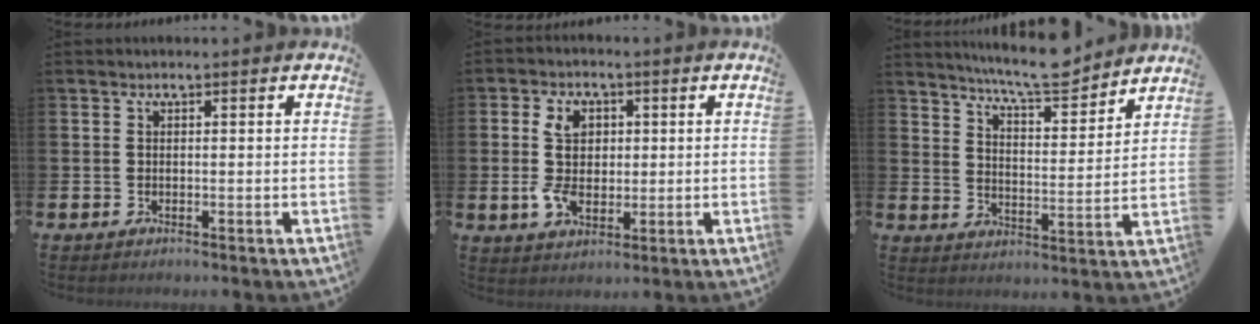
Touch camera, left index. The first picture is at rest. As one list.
[{"total": 6.6, "force": [0.9, 4.5, 4.7], "torque": [-0.101, 0.007, 0.009]}, {"total": 8.0, "force": [7.7, 0.4, 2.2], "torque": [-0.056, -0.048, 0.136]}]